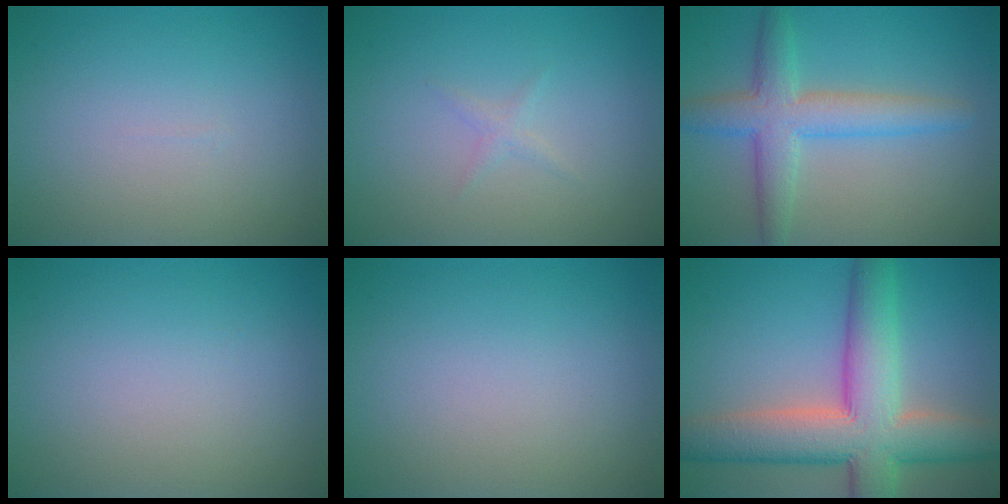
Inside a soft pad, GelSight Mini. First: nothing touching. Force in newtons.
{"total": 0.7, "press": 0.7, "slide": 0.0}
{"total": 4.9, "press": 4.9, "slide": 0.1}
{"total": 0.0}
{"total": 0.0}
{"total": 10.3, "press": 10.3, "slide": 0.6}